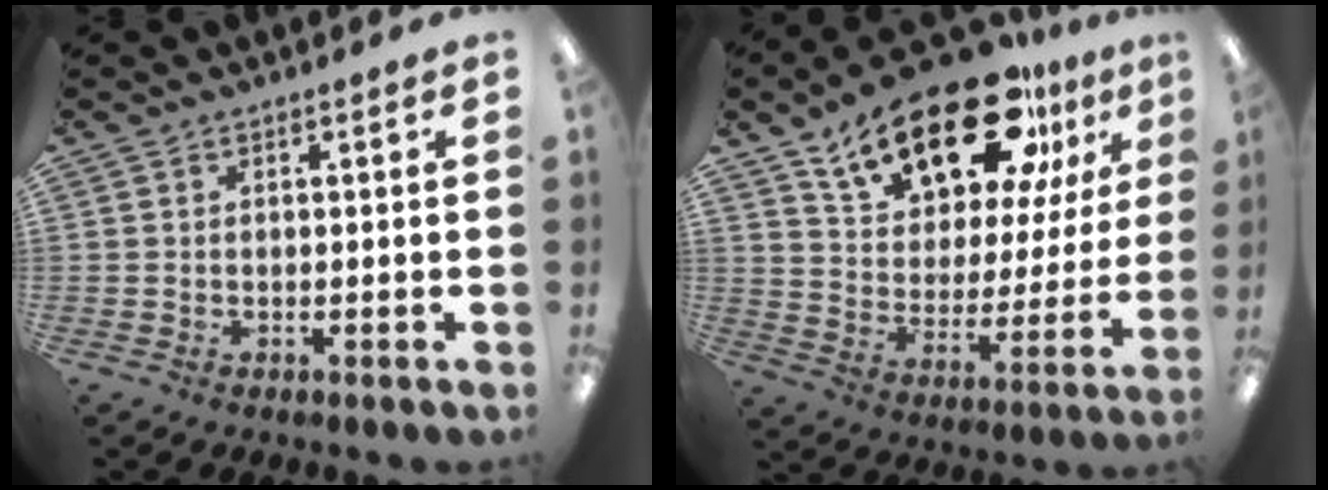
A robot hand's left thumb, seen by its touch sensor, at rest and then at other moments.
{"total": 22.1, "force": [15.7, 9.7, 12.1], "torque": [-0.195, -0.087, 0.271]}